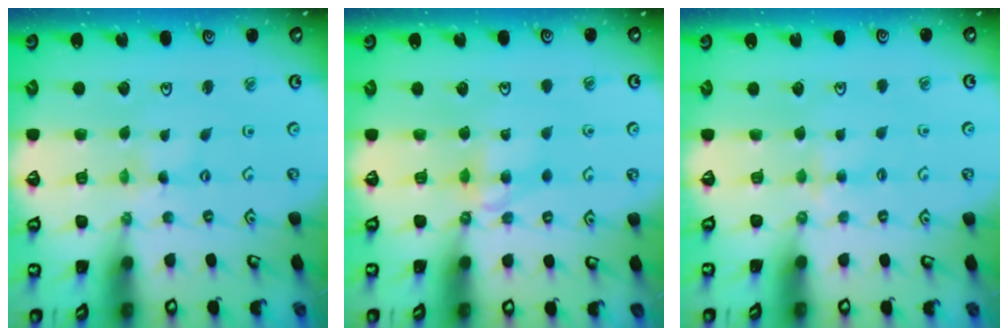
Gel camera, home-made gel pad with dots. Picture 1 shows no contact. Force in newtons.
{"total": 5.9, "press": 5.9, "slide": 0.4}
{"total": 3.0, "press": 3.0, "slide": 0.5}